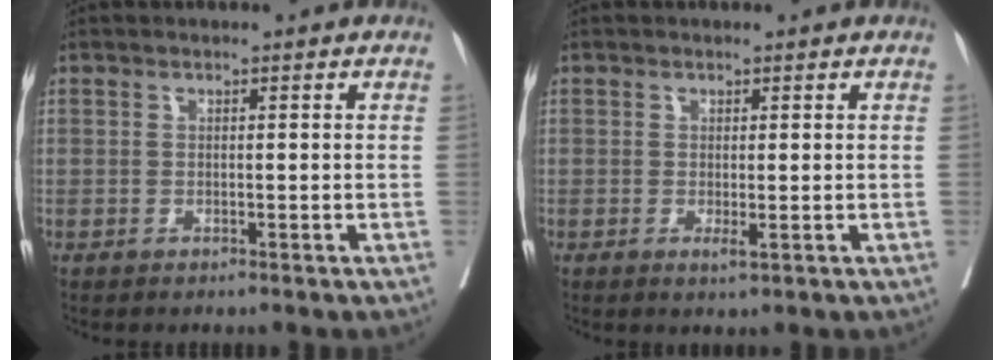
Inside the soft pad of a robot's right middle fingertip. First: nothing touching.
{"total": 1.1, "force": [-0.2, 0.2, 1.1], "torque": [-0.019, -0.006, 0.000]}